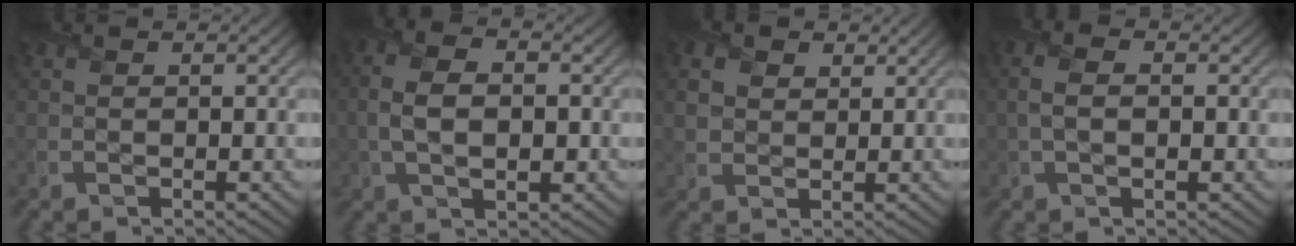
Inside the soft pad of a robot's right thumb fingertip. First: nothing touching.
{"total": 6.1, "force": [-0.3, 3.6, 4.9], "torque": [-0.107, -0.007, -0.007]}
{"total": 3.9, "force": [1.8, 2.9, 1.8], "torque": [-0.057, -0.001, 0.035]}
{"total": 3.4, "force": [0.2, 1.9, 2.7], "torque": [-0.067, 0.000, 0.003]}